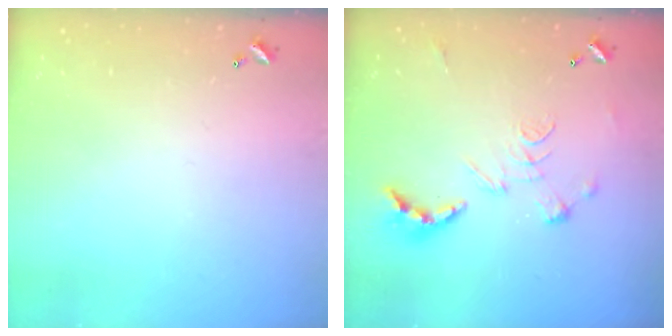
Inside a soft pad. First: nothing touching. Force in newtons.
{"total": 2.6, "press": 2.1, "slide": 1.5}